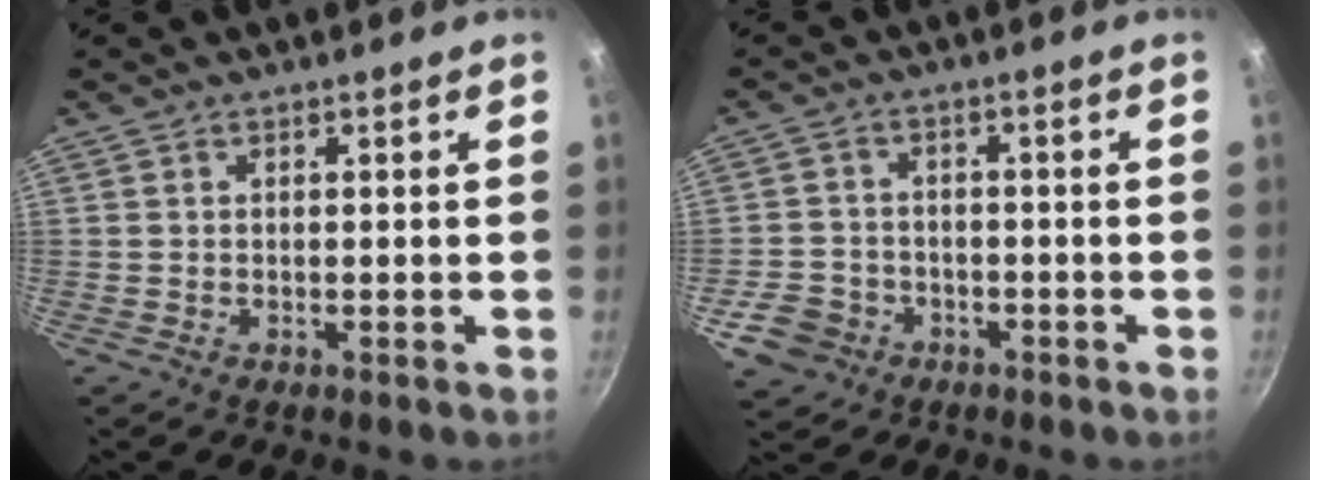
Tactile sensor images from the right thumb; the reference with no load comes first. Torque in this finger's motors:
{"motor_torque": [0.28, -0.13, -0.15, -0.03, 0.02]}